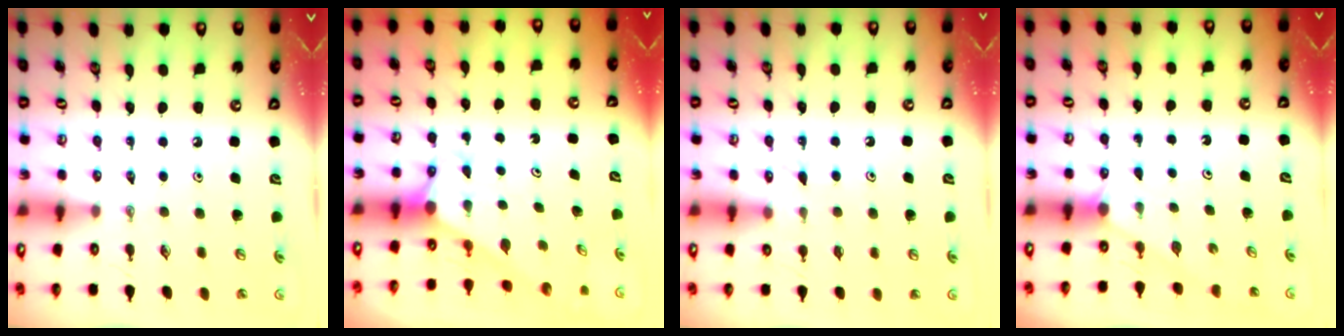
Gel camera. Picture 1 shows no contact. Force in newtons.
{"total": 2.9, "press": 2.9, "slide": 0.0}
{"total": 8.5, "press": 8.5, "slide": 0.5}
{"total": 1.1, "press": 1.1, "slide": 0.2}